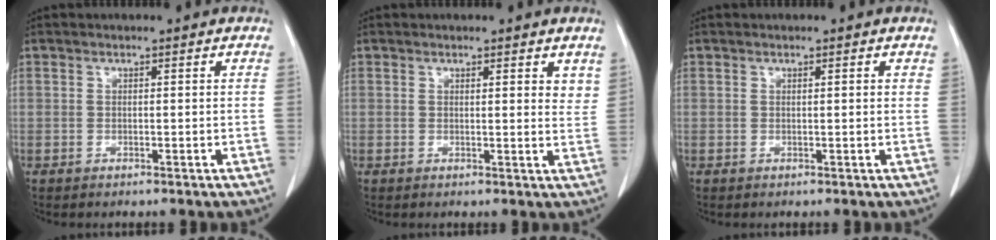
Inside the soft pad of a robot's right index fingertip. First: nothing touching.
{"total": 2.9, "force": [2.2, 0.7, 1.7], "torque": [-0.019, -0.013, 0.020]}
{"total": 0.8, "force": [0.4, 0.1, 0.7], "torque": [-0.013, 0.002, 0.004]}